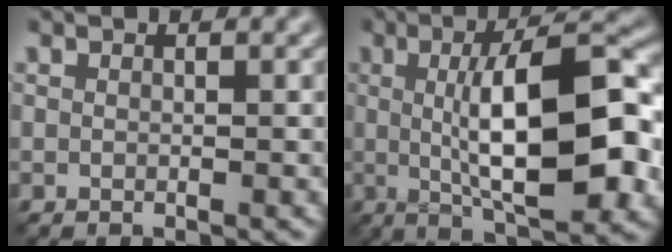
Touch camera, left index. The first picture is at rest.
{"total": 11.8, "force": [0.2, 3.5, 11.3], "torque": [-0.161, 0.008, 0.000]}